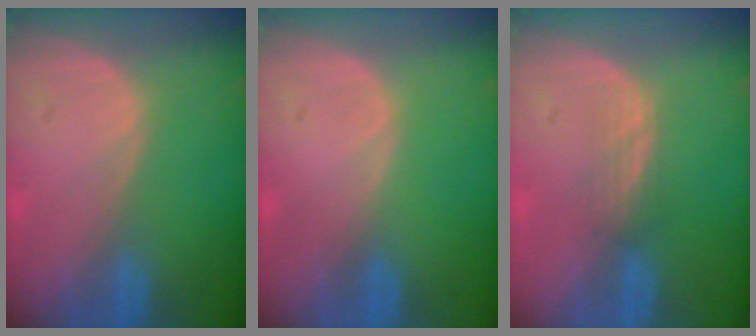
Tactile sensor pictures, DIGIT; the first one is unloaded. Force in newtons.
{"total": 0.0}
{"total": 2.1, "press": 2.1, "slide": 0.2}